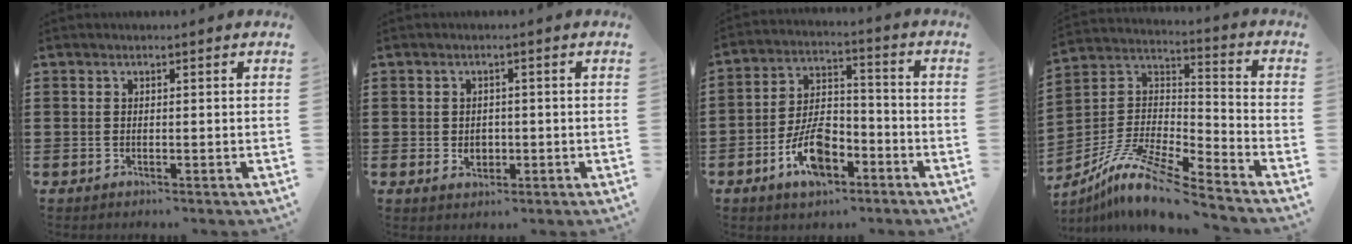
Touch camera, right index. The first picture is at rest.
{"total": 1.9, "force": [-0.2, 1.6, 1.0], "torque": [-0.022, 0.006, -0.006]}
{"total": 9.5, "force": [-4.8, 4.8, 6.7], "torque": [-0.137, 0.011, -0.088]}
{"total": 11.2, "force": [-9.1, 1.2, 6.4], "torque": [-0.137, 0.005, -0.185]}